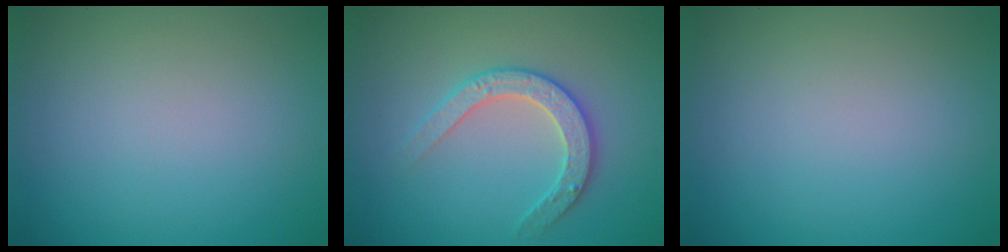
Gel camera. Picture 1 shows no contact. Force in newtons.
{"total": 2.8, "press": 2.7, "slide": 0.6}
{"total": 0.0}